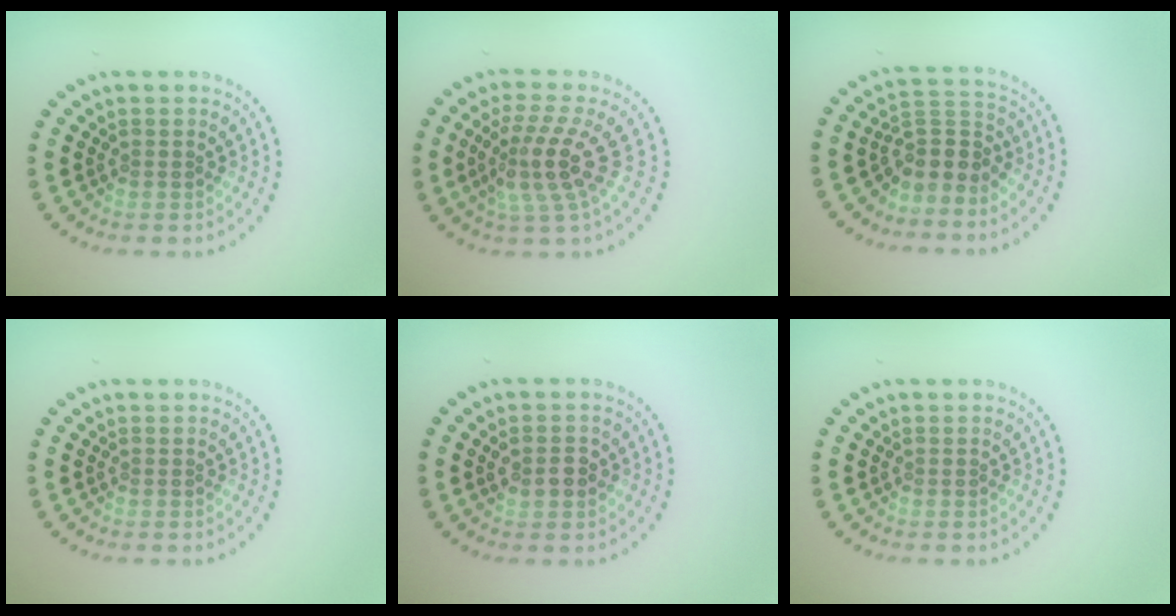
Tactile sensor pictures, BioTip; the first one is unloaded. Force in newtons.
{"total": 4.1, "press": 3.1, "slide": 2.6}
{"total": 3.1, "press": 2.4, "slide": 2.0}
{"total": 0.0}
{"total": 2.1, "press": 2.0, "slide": 0.3}
{"total": 0.0}